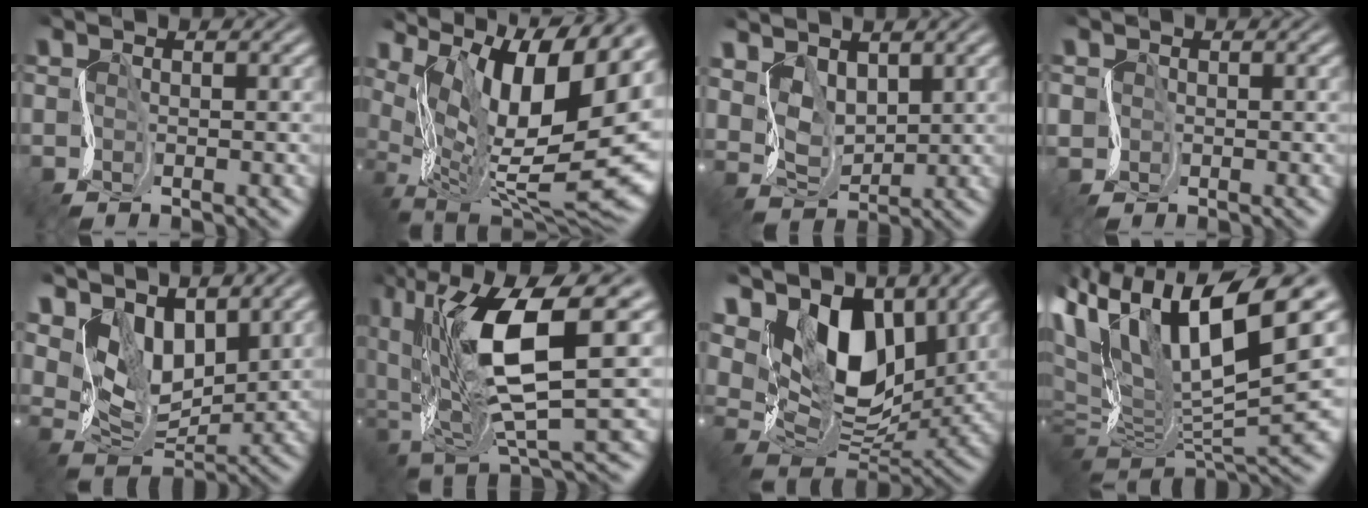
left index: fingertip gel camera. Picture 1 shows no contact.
{"total": 15.9, "force": [4.8, 6.2, 13.8], "torque": [-0.214, 0.015, 0.102]}
{"total": 3.7, "force": [2.7, 2.1, 1.3], "torque": [-0.044, -0.003, 0.059]}
{"total": 1.5, "force": [-0.2, 1.5, 0.2], "torque": [0.000, -0.003, -0.005]}
{"total": 7.2, "force": [4.5, 4.1, 3.9], "torque": [-0.085, -0.006, 0.084]}
{"total": 10.9, "force": [2.2, 4.7, 9.6], "torque": [-0.193, -0.006, 0.044]}
{"total": 11.1, "force": [6.0, 6.5, 6.7], "torque": [-0.123, -0.003, 0.105]}
{"total": 14.7, "force": [5.9, 5.3, 12.4], "torque": [-0.231, 0.023, 0.105]}